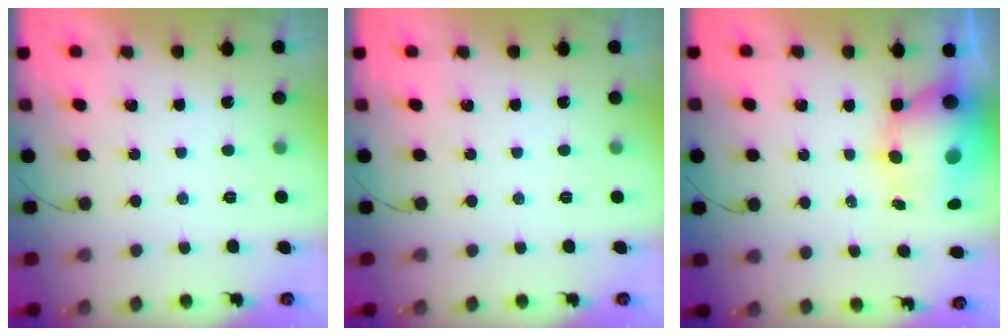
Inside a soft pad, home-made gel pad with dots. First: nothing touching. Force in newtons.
{"total": 0.0}
{"total": 9.5, "press": 9.2, "slide": 2.3}